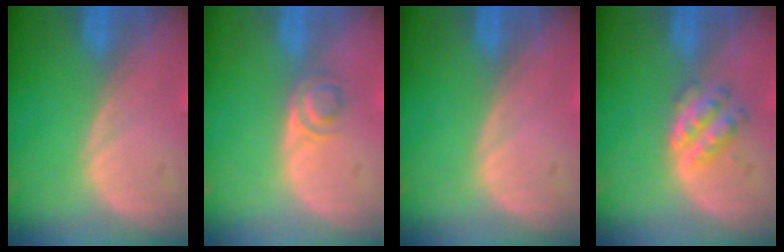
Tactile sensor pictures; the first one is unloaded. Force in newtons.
{"total": 2.8, "press": 2.7, "slide": 1.0}
{"total": 0.0}
{"total": 4.3, "press": 4.1, "slide": 1.2}